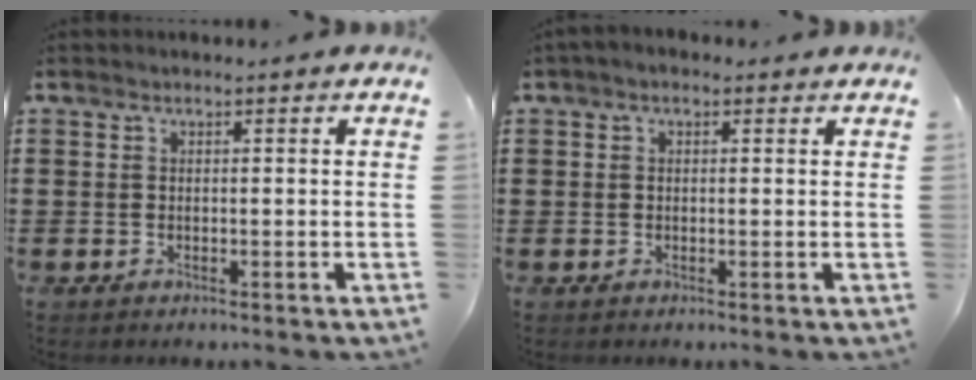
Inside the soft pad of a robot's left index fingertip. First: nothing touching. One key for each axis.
{"total": 1.1, "fx": 0.2, "fy": 0.8, "fz": 0.7, "tx": -0.015, "ty": 0.008, "tz": 0.002}